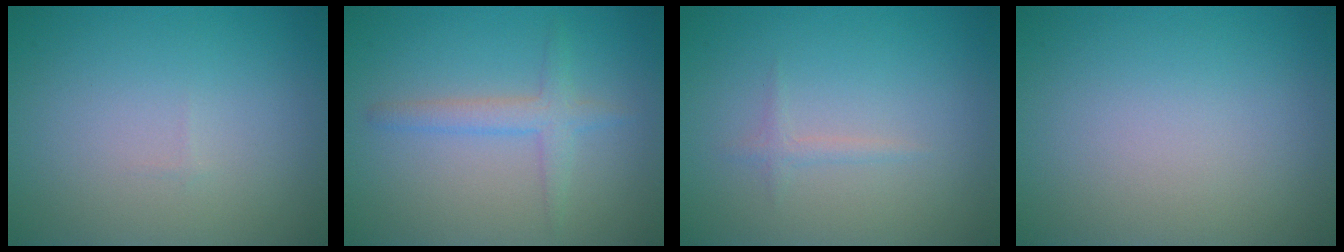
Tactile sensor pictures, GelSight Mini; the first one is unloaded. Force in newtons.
{"total": 2.3, "press": 2.3, "slide": 0.1}
{"total": 0.8, "press": 0.8, "slide": 0.1}
{"total": 0.0}